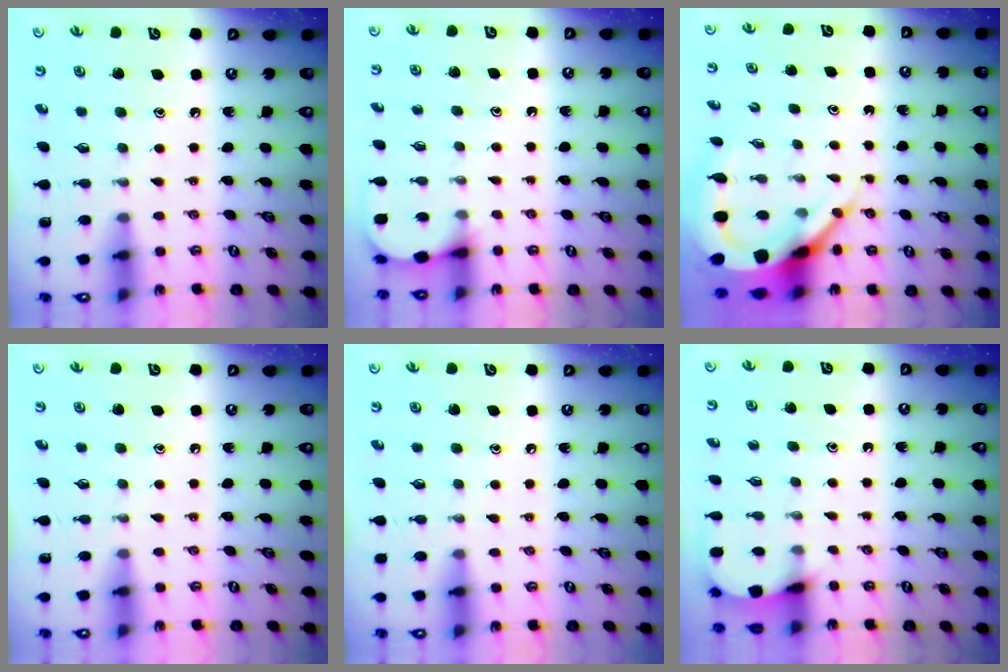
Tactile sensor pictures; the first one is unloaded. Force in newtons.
{"total": 2.9, "press": 2.9, "slide": 0.3}
{"total": 9.2, "press": 9.1, "slide": 1.2}
{"total": 0.0}
{"total": 2.8, "press": 2.8, "slide": 0.5}
{"total": 2.1, "press": 2.1, "slide": 0.1}